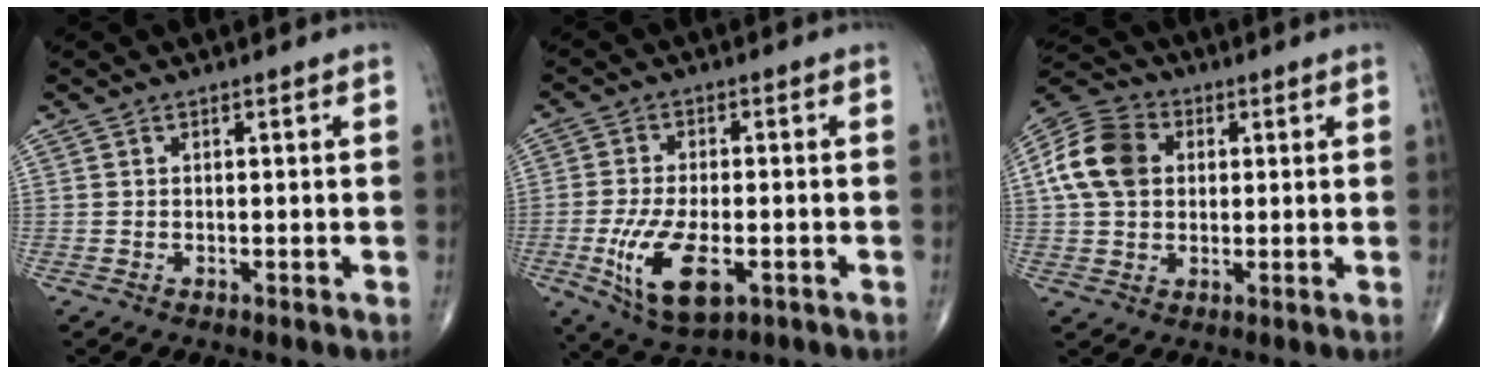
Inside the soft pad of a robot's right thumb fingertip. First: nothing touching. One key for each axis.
{"total": 11.9, "fx": -3.6, "fy": 5.4, "fz": 9.9, "tx": -0.191, "ty": -0.005, "tz": -0.054}
{"total": 11.7, "fx": 2.1, "fy": 8.8, "fz": 7.3, "tx": -0.131, "ty": 0.016, "tz": 0.029}